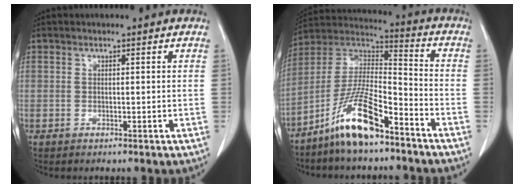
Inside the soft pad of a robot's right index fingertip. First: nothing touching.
{"total": 13.1, "force": [-8.8, 2.6, 9.4], "torque": [-0.193, 0.005, -0.164]}